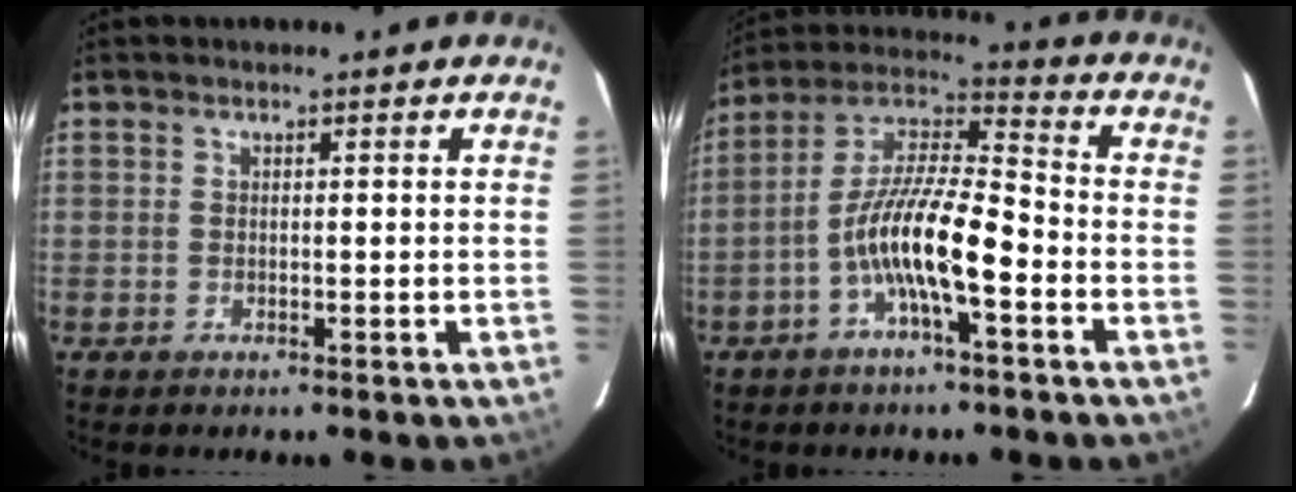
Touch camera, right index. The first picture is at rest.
{"total": 12.5, "force": [-5.0, 2.5, 11.2], "torque": [-0.215, 0.007, -0.100]}